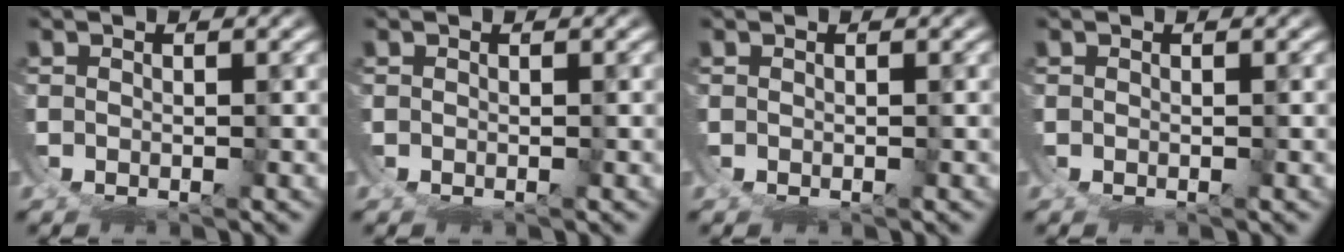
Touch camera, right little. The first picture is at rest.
{"total": 0.0}
{"total": 0.0}
{"total": 0.0}